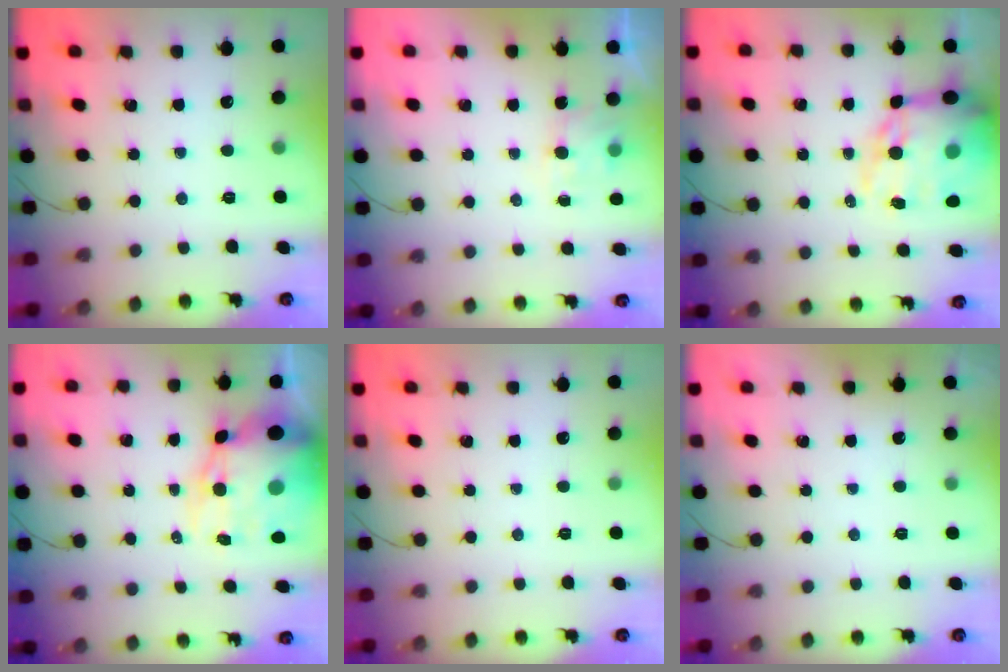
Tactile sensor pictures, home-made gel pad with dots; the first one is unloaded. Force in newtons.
{"total": 2.2, "press": 2.0, "slide": 0.9}
{"total": 21.4, "press": 20.9, "slide": 4.8}
{"total": 19.9, "press": 19.4, "slide": 4.6}
{"total": 0.0}
{"total": 1.9, "press": 1.9, "slide": 0.3}